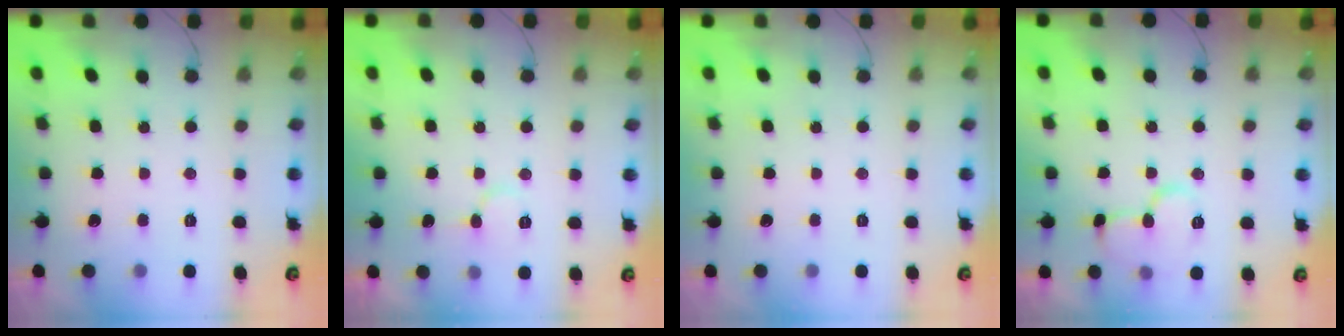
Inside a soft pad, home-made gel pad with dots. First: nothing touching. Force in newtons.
{"total": 6.5, "press": 6.5, "slide": 0.1}
{"total": 0.0}
{"total": 10.3, "press": 10.3, "slide": 0.9}